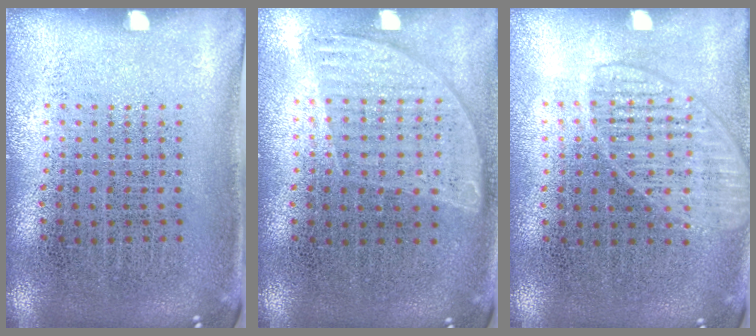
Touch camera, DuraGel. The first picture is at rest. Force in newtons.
{"total": 0.9, "press": 0.8, "slide": 0.3}
{"total": 1.4, "press": 1.3, "slide": 0.6}